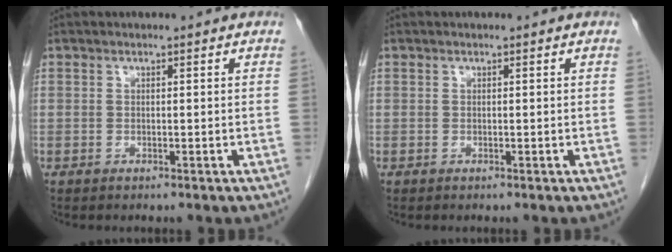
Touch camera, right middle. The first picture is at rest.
{"total": 0.0}